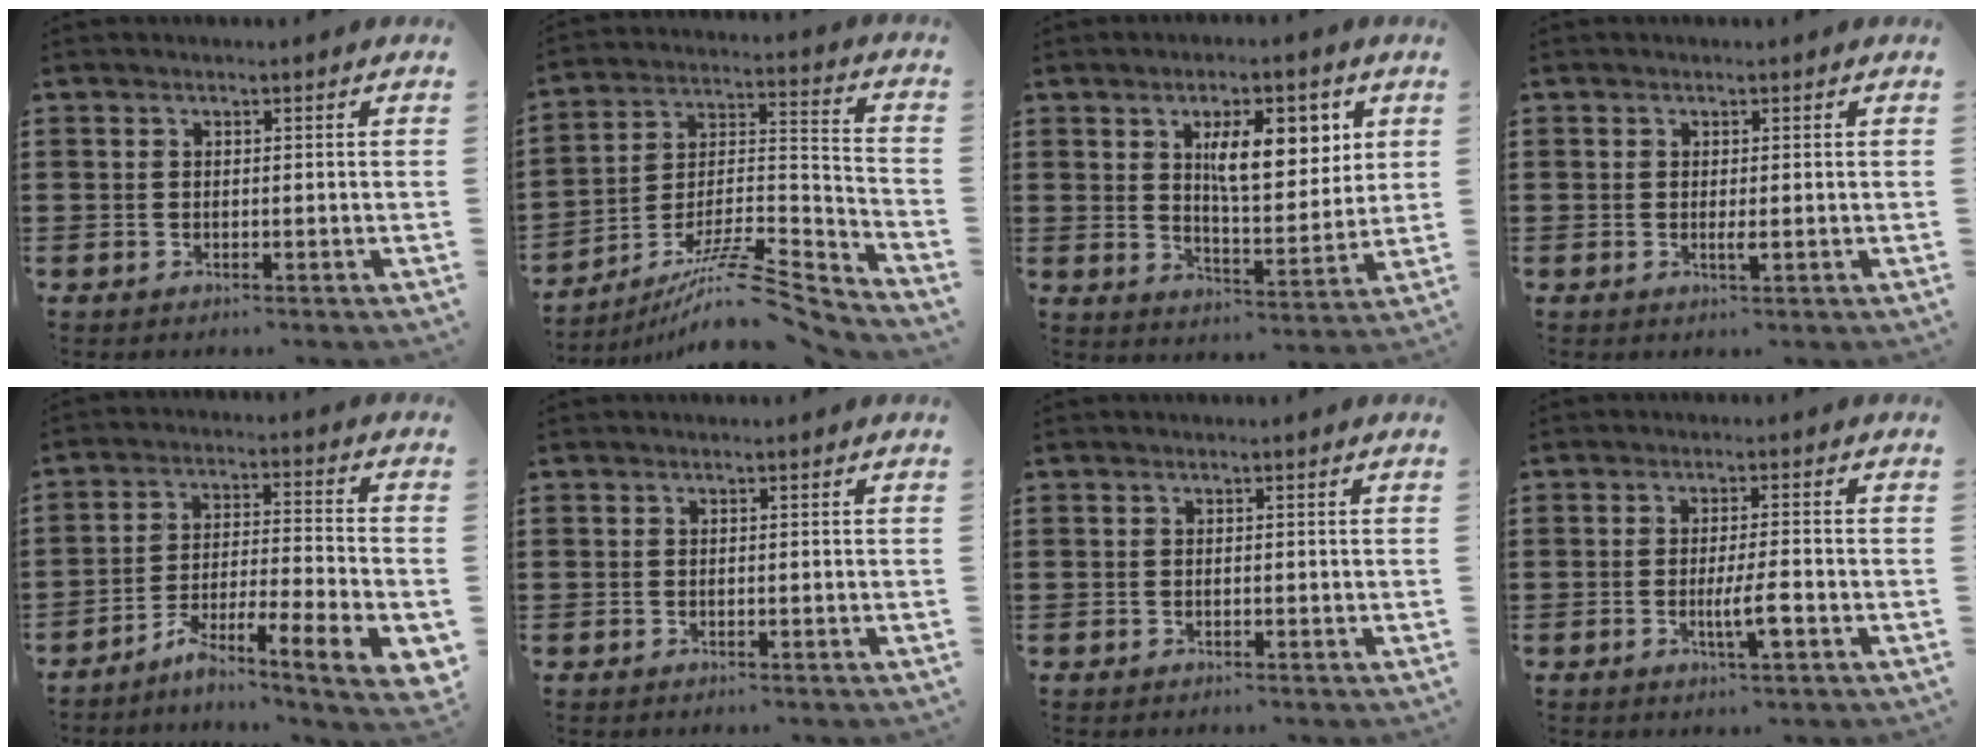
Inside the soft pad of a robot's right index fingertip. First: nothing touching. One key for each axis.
{"total": 10.7, "fx": -8.2, "fy": 2.0, "fz": 6.6, "tx": -0.113, "ty": 0.015, "tz": -0.158}
{"total": 9.8, "fx": 3.8, "fy": 3.9, "fz": 8.1, "tx": -0.127, "ty": -0.008, "tz": 0.058}
{"total": 1.3, "fx": -0.2, "fy": 0.1, "fz": 1.3, "tx": -0.025, "ty": -0.004, "tz": -0.002}
{"total": 7.9, "fx": -5.0, "fy": 0.5, "fz": 6.0, "tx": -0.108, "ty": -0.014, "tz": -0.097}
{"total": 0.0}
{"total": 0.0}
{"total": 4.4, "fx": -1.5, "fy": 0.2, "fz": 4.1, "tx": -0.069, "ty": -0.009, "tz": -0.025}